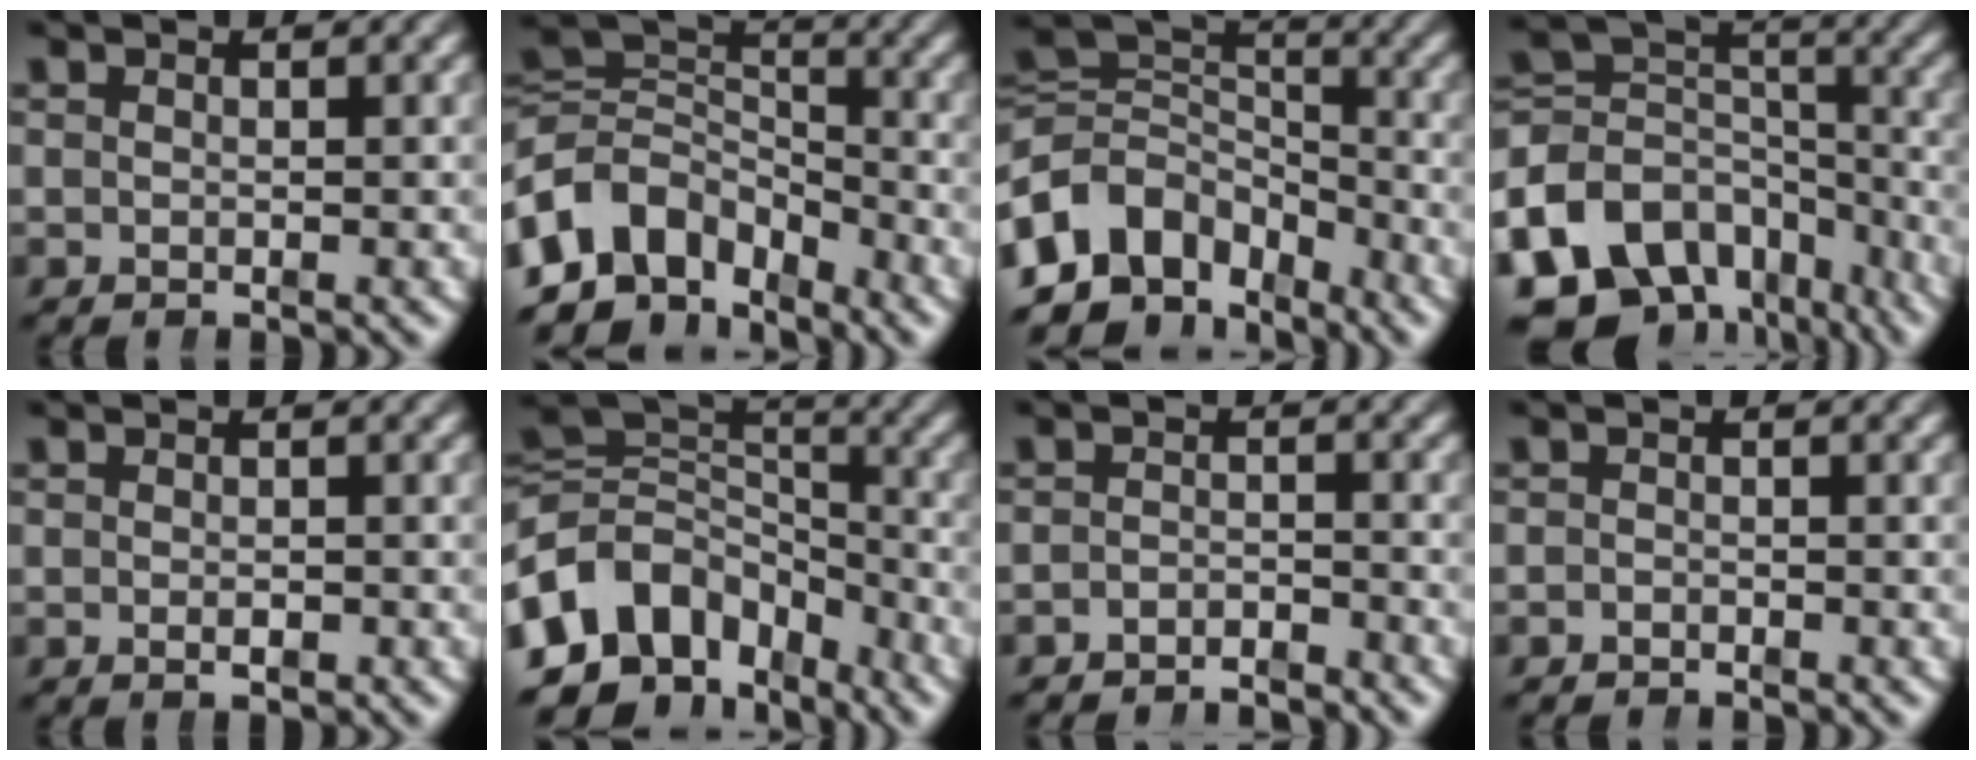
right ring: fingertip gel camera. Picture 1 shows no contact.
{"total": 12.5, "force": [-3.1, 9.8, 7.2], "torque": [-0.150, -0.051, -0.042]}
{"total": 13.2, "force": [-2.9, 10.5, 7.5], "torque": [-0.156, -0.051, -0.039]}
{"total": 12.6, "force": [-3.8, 9.6, 7.2], "torque": [-0.162, -0.052, -0.050]}
{"total": 1.1, "force": [-0.5, 0.6, 0.9], "torque": [-0.017, -0.004, -0.007]}
{"total": 15.8, "force": [-3.2, 13.0, 8.3], "torque": [-0.179, -0.047, -0.052]}
{"total": 3.1, "force": [-3.0, 0.6, 0.1], "torque": [0.002, -0.013, -0.049]}
{"total": 1.0, "force": [-0.9, 0.0, -0.2], "torque": [0.001, -0.010, -0.014]}